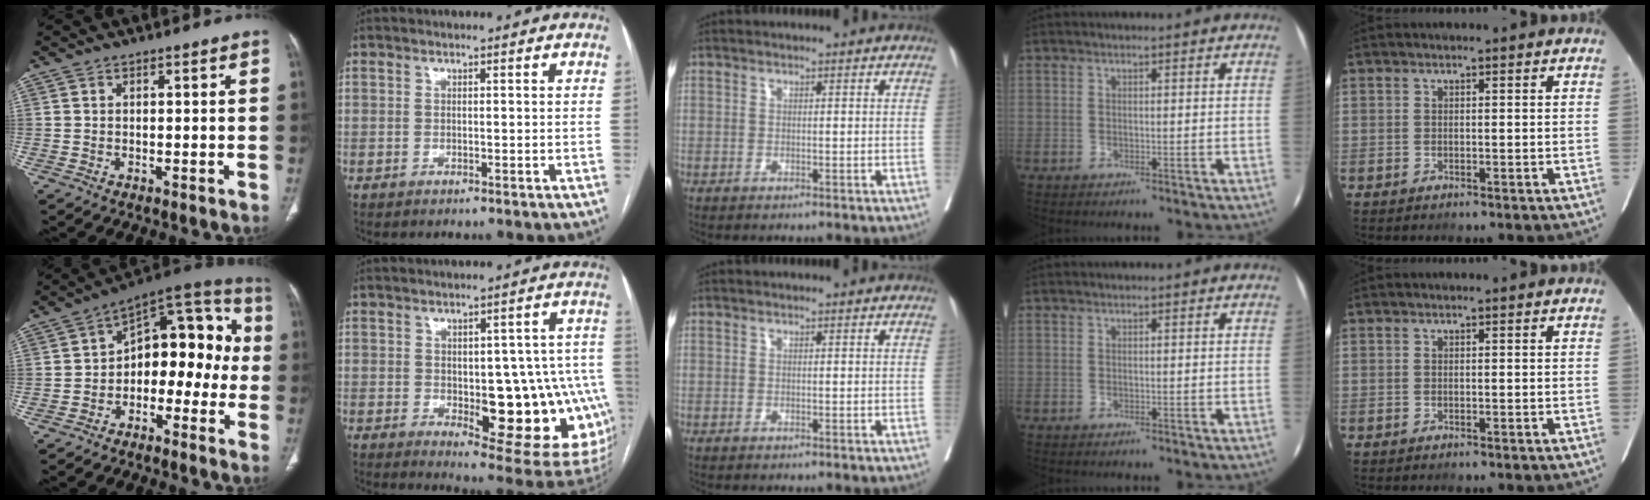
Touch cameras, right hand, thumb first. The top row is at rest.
{"thumb": {"total": 15.5, "force": [-1.9, 9.7, 12.0], "torque": [-0.106, 0.055, -0.045]}, "index": {"total": 19.2, "force": [-3.5, 6.9, 17.5], "torque": [-0.135, 0.019, -0.017]}}